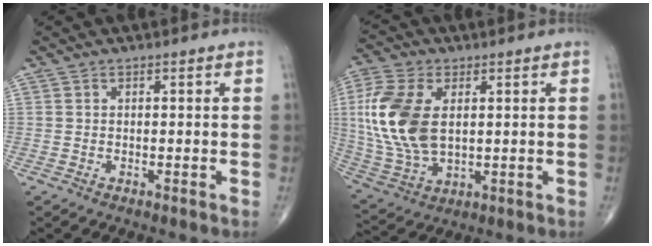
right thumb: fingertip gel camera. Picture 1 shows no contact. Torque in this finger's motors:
{"motor_torque": [-0.29, 0.89, 1.85, 0.59, 0.46]}